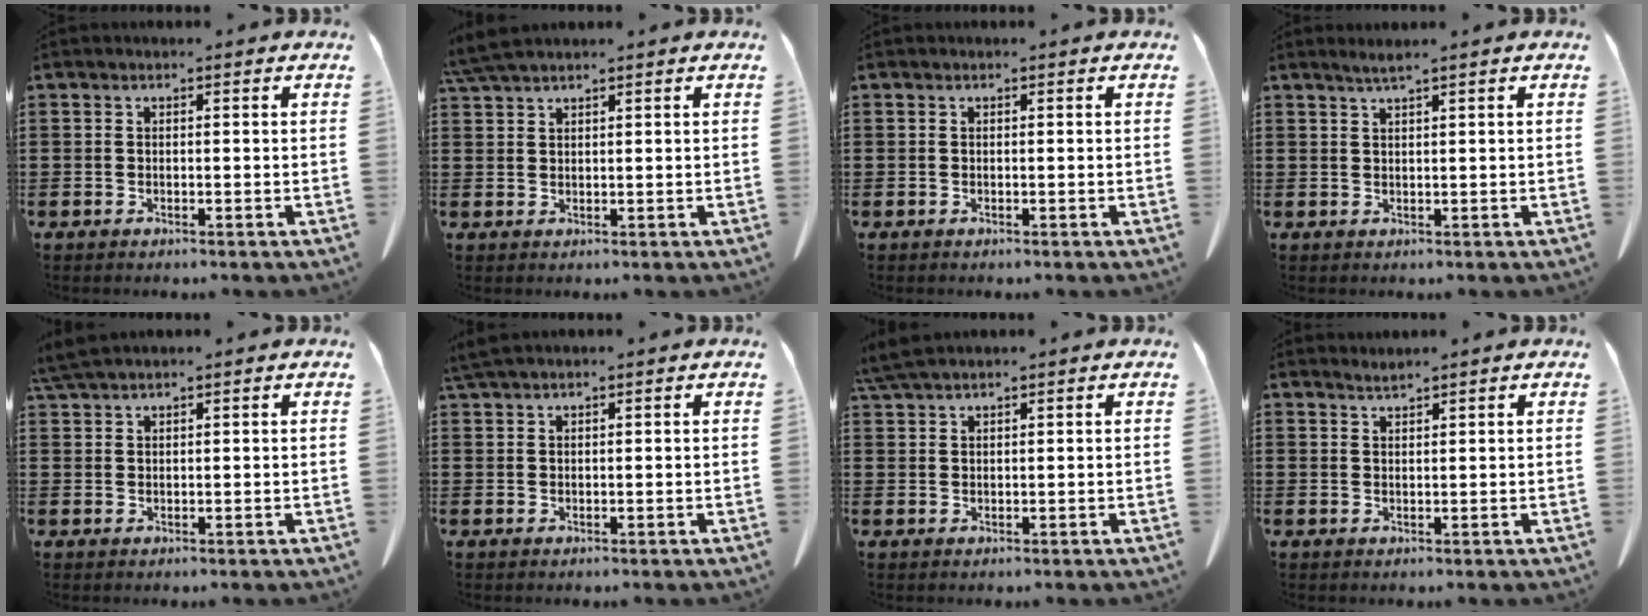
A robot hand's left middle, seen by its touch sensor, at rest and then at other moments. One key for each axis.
{"total": 3.5, "fx": 3.0, "fy": 0.2, "fz": 1.8, "tx": -0.045, "ty": -0.002, "tz": 0.058}
{"total": 0.0}
{"total": 1.6, "fx": 1.3, "fy": -0.3, "fz": 0.9, "tx": -0.018, "ty": -0.003, "tz": 0.026}
{"total": 2.8, "fx": 2.5, "fy": 0.1, "fz": 1.3, "tx": -0.039, "ty": -0.005, "tz": 0.048}
{"total": 1.8, "fx": 1.6, "fy": 0.0, "fz": 0.9, "tx": -0.021, "ty": -0.003, "tz": 0.032}
{"total": 3.1, "fx": 2.7, "fy": 0.2, "fz": 1.6, "tx": -0.039, "ty": -0.002, "tz": 0.054}
{"total": 1.4, "fx": 1.3, "fy": -0.2, "fz": 0.1, "tx": -0.004, "ty": -0.003, "tz": 0.028}